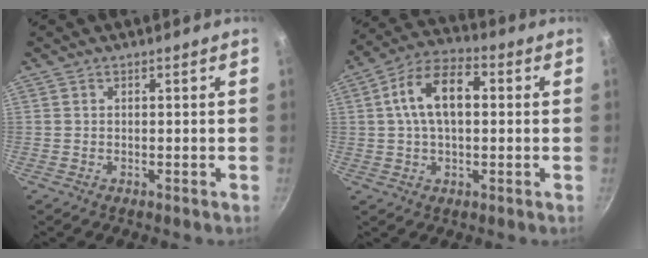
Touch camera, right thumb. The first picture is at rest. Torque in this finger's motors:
{"motor_torque": [0.82, 3.10, 1.36, 0.06, 0.10]}